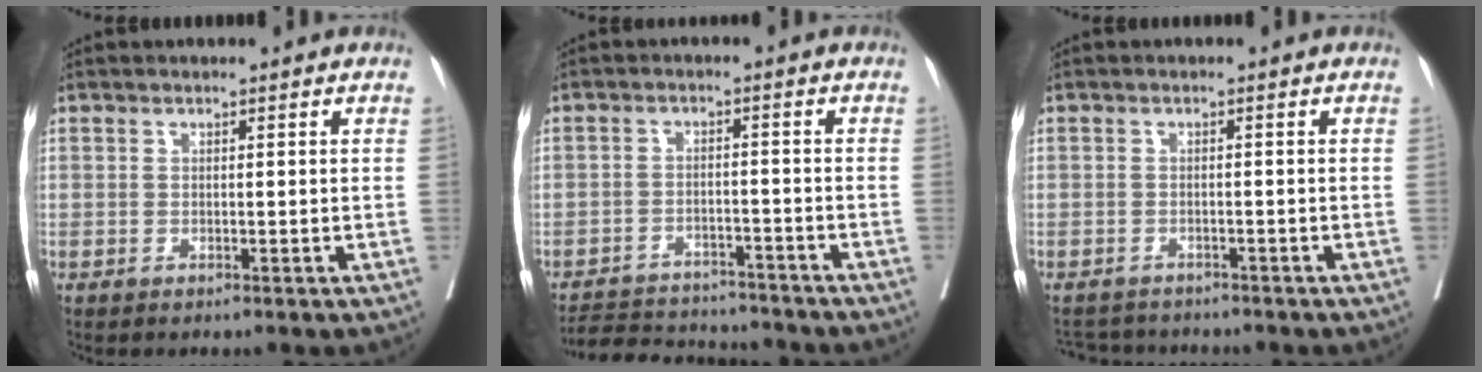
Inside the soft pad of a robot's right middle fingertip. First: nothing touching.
{"total": 10.4, "force": [-9.9, 2.6, 1.6], "torque": [-0.023, 0.008, -0.146]}
{"total": 6.0, "force": [-5.8, 1.2, 1.0], "torque": [-0.013, -0.001, -0.086]}